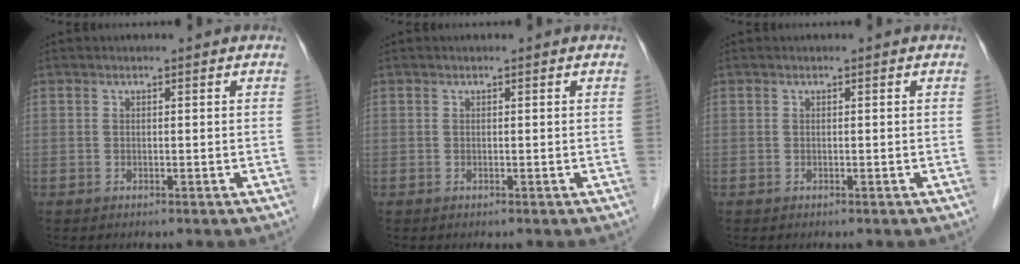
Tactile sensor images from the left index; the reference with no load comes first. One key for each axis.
{"total": 0.0}
{"total": 0.0}